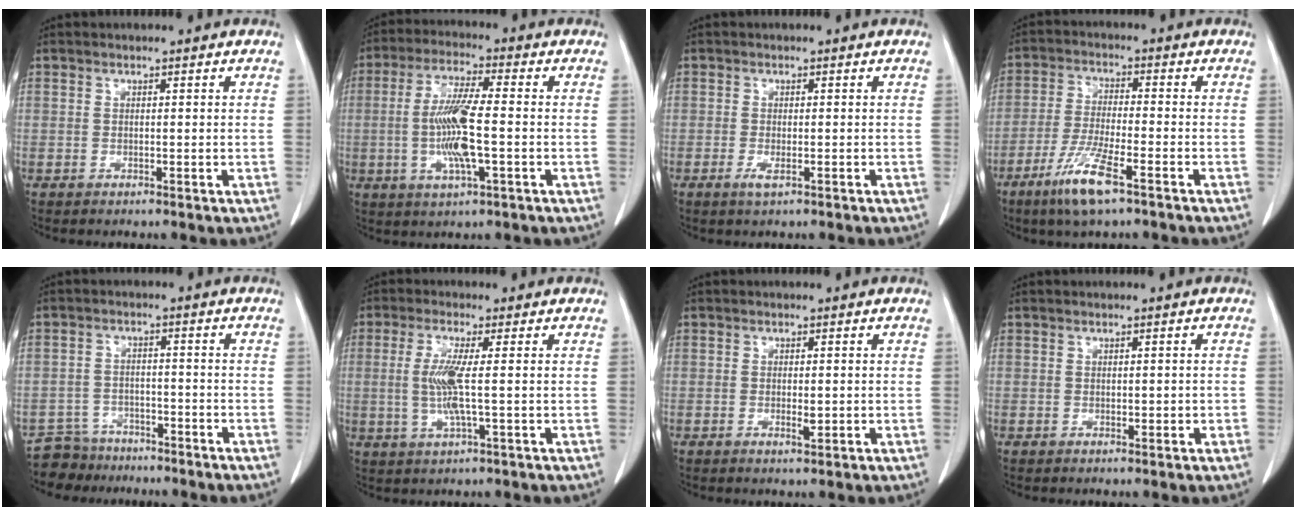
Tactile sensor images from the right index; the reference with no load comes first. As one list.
[{"total": 9.9, "force": [-1.4, 1.1, 9.7], "torque": [-0.197, -0.005, -0.030]}, {"total": 1.8, "force": [-0.9, 0.4, 1.5], "torque": [-0.026, -0.002, -0.015]}, {"total": 8.6, "force": [-5.3, 0.7, 6.7], "torque": [-0.139, -0.018, -0.098]}, {"total": 5.5, "force": [-4.8, 2.7, -0.8], "torque": [0.016, 0.005, -0.084]}, {"total": 5.7, "force": [0.0, 0.2, 5.7], "torque": [-0.124, -0.004, -0.002]}, {"total": 1.4, "force": [-0.3, 0.4, 1.3], "torque": [-0.022, -0.002, -0.004]}, {"total": 0.8, "force": [-0.2, 0.4, 0.7], "torque": [-0.008, 0.000, -0.001]}]